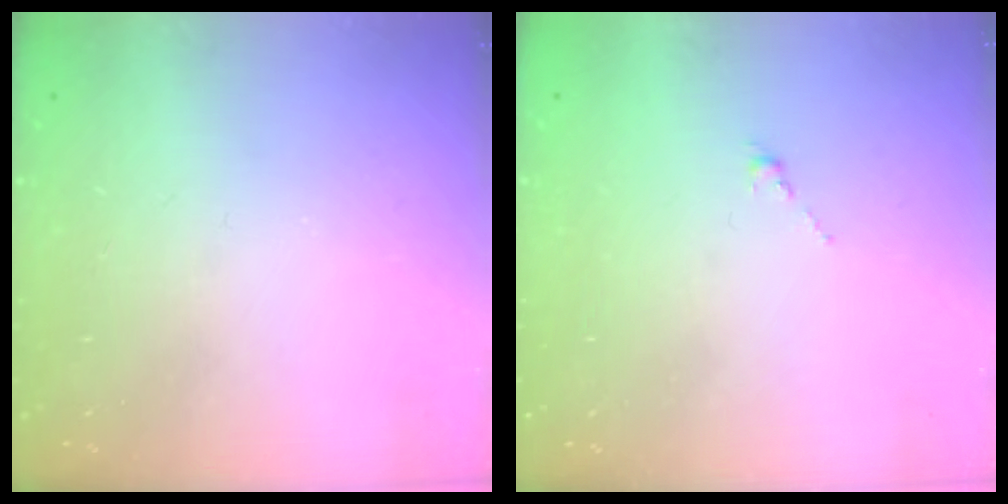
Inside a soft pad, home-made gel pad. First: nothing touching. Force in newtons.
{"total": 0.0}